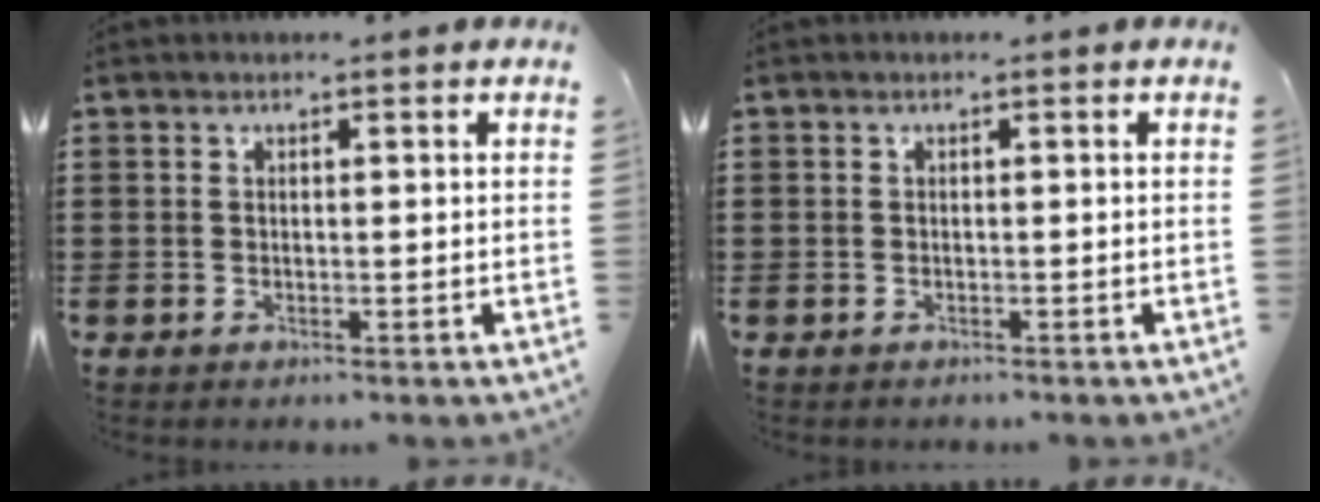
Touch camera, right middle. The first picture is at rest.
{"total": 0.5, "force": [-0.4, 0.3, 0.0], "torque": [0.000, 0.002, -0.009]}